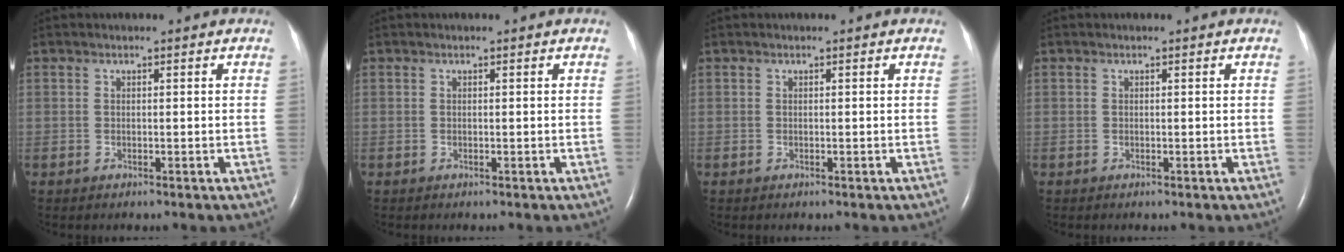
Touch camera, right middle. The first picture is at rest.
{"total": 0.0}
{"total": 0.0}
{"total": 0.0}